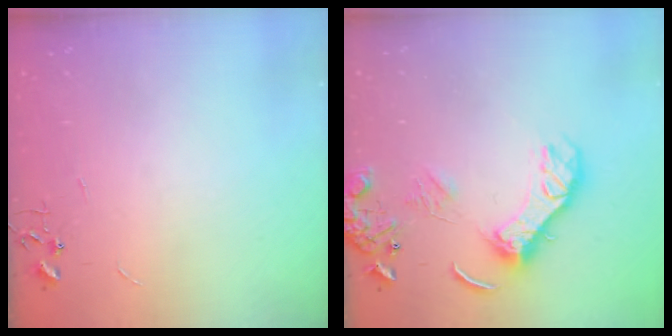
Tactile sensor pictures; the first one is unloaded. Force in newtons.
{"total": 13.6, "press": 13.4, "slide": 1.8}